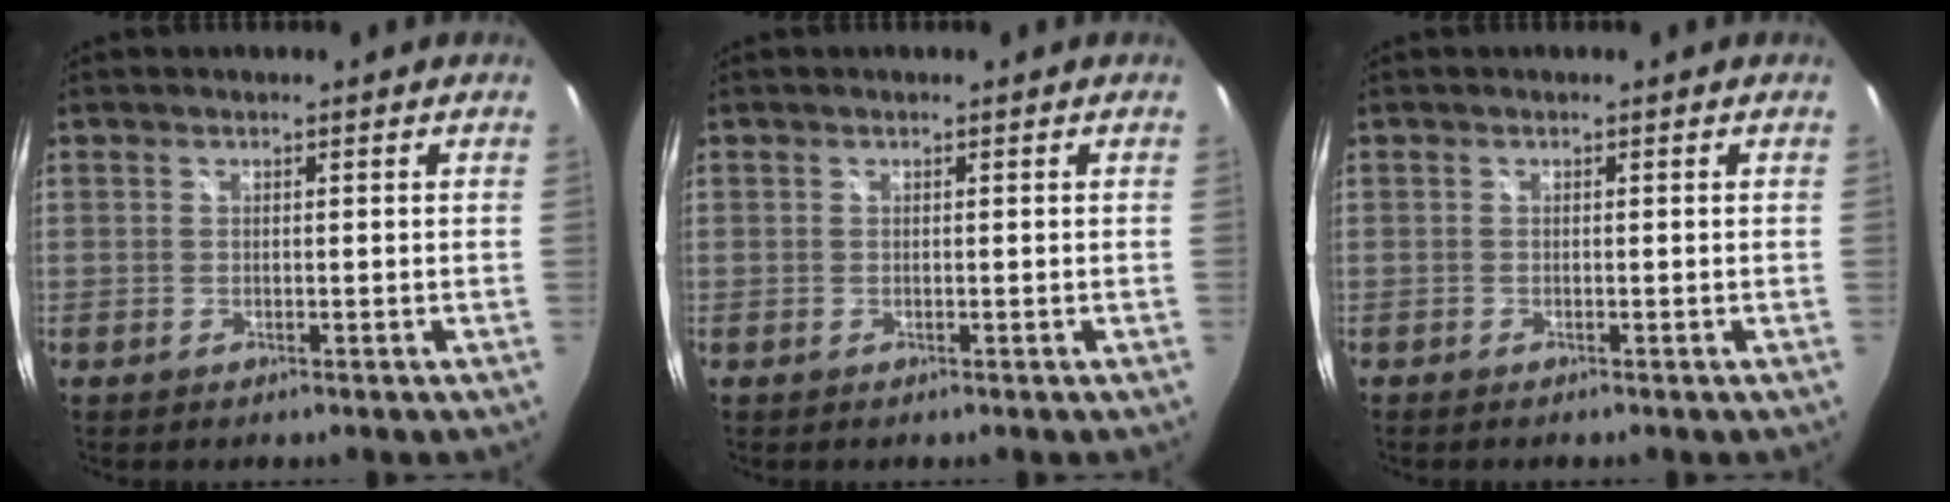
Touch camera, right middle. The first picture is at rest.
{"total": 0.0}
{"total": 0.0}